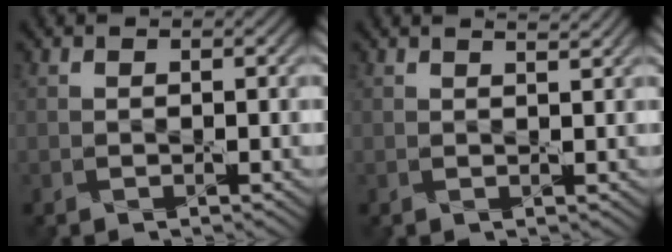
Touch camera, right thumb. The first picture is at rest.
{"total": 1.5, "force": [1.3, 0.1, 0.6], "torque": [-0.015, -0.004, 0.013]}